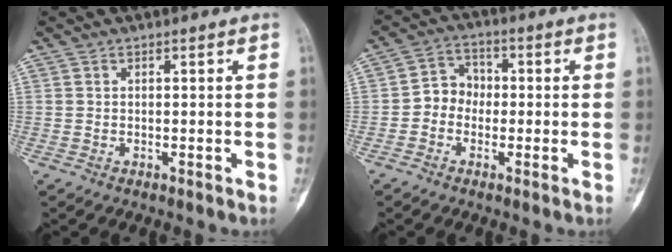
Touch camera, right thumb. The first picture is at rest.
{"total": 5.3, "force": [-1.1, 4.6, 2.4], "torque": [-0.015, 0.022, -0.035]}